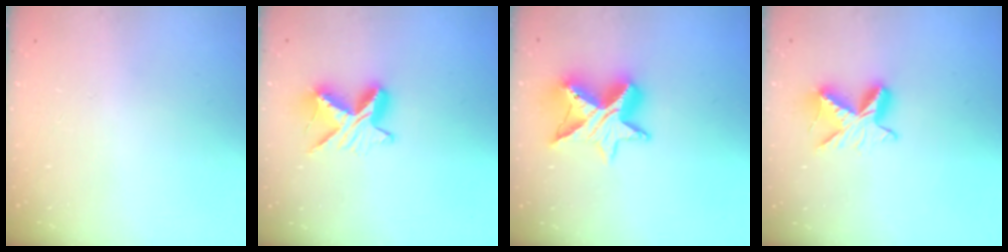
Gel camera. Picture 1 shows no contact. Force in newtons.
{"total": 9.6, "press": 9.5, "slide": 0.6}
{"total": 12.6, "press": 12.5, "slide": 0.9}
{"total": 9.7, "press": 9.7, "slide": 0.6}